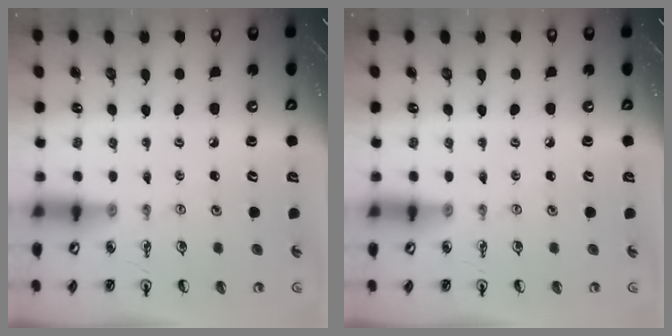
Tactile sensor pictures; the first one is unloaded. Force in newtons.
{"total": 0.0}